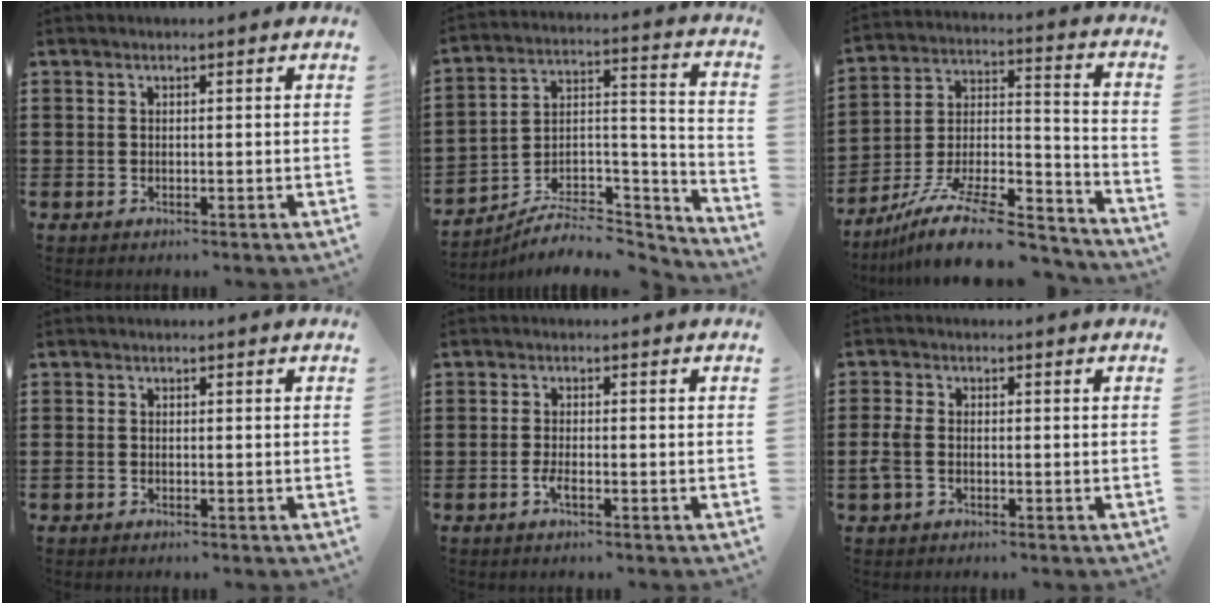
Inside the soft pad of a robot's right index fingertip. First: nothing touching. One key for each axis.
{"total": 7.0, "fx": -5.8, "fy": 2.9, "fz": 2.5, "tx": -0.038, "ty": 0.013, "tz": -0.111}
{"total": 13.7, "fx": -10.9, "fy": 3.3, "fz": 7.5, "tx": -0.122, "ty": 0.038, "tz": -0.202}
{"total": 0.8, "fx": -0.5, "fy": 0.6, "fz": 0.2, "tx": -0.005, "ty": 0.002, "tz": -0.010}
{"total": 2.0, "fx": -0.9, "fy": 0.4, "fz": 1.7, "tx": -0.039, "ty": -0.004, "tz": -0.018}
{"total": 3.1, "fx": -1.0, "fy": 1.9, "fz": 2.3, "tx": -0.071, "ty": -0.009, "tz": -0.027}